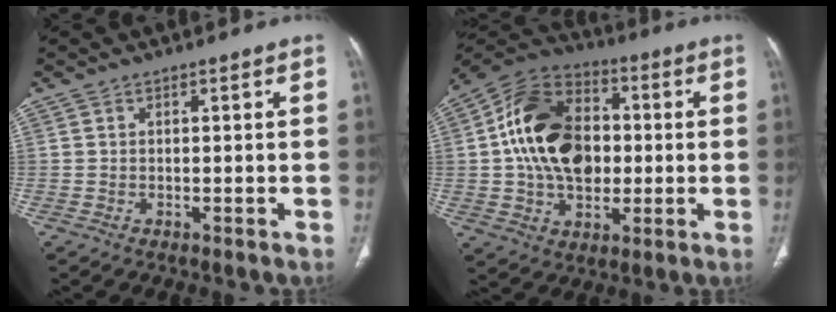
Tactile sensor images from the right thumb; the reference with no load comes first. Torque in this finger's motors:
{"motor_torque": [2.48, 2.51, 2.03, -0.35, 0.25]}